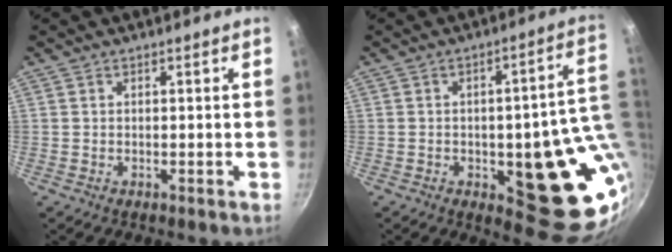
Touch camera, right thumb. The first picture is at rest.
{"total": 19.9, "force": [-1.6, 8.0, 18.2], "torque": [-0.163, -0.010, -0.015]}